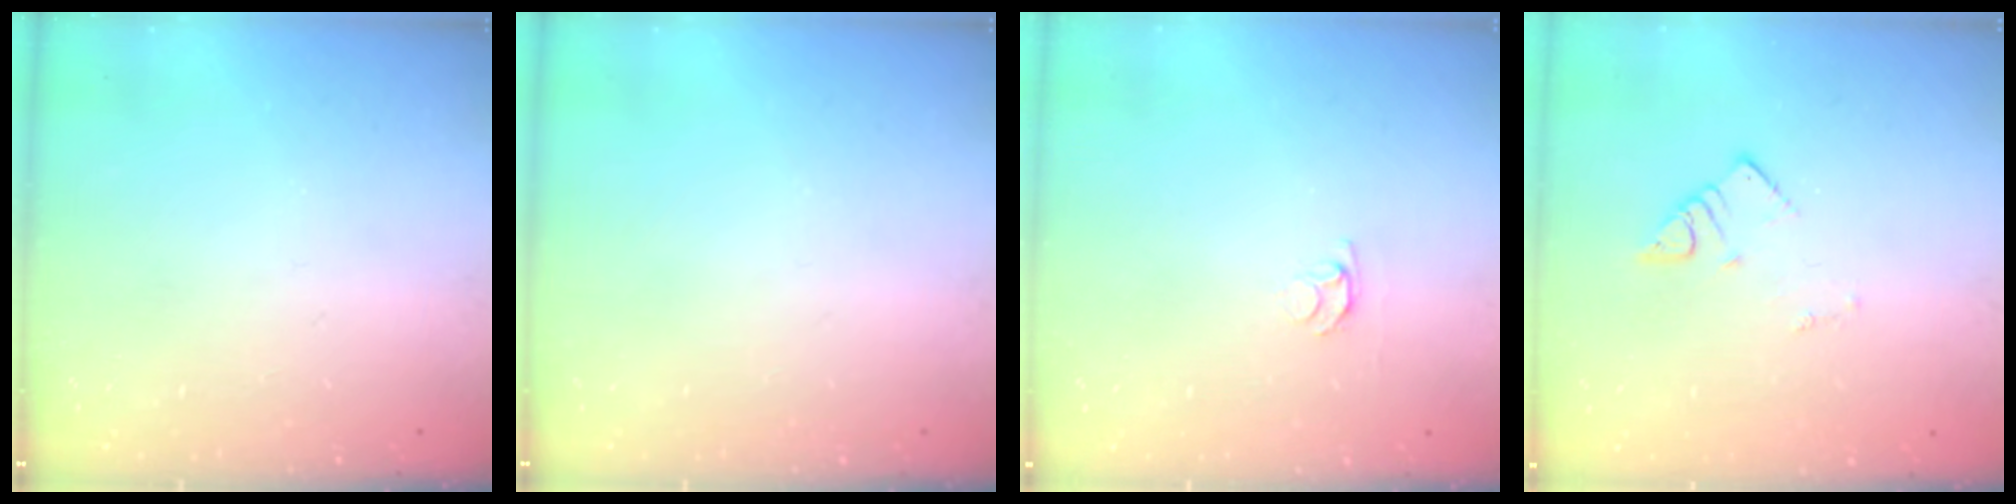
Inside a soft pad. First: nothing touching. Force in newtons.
{"total": 0.0}
{"total": 2.1, "press": 2.1, "slide": 0.2}
{"total": 1.9, "press": 1.9, "slide": 0.2}